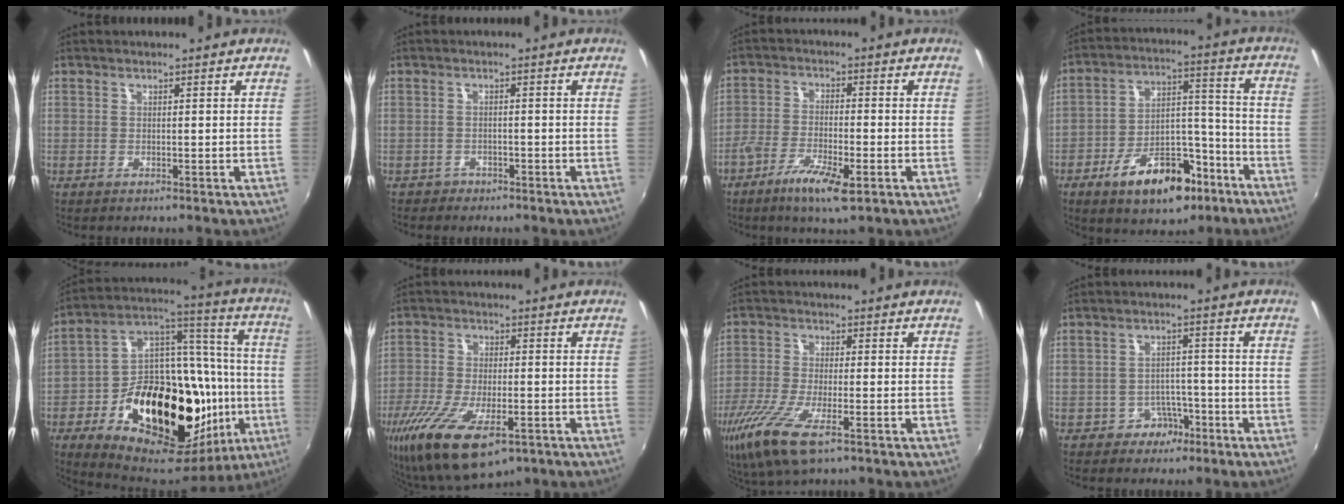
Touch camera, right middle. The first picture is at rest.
{"total": 2.3, "force": [-1.6, 1.6, 0.1], "torque": [-0.009, -0.001, -0.026]}
{"total": 7.6, "force": [-4.5, 1.7, 5.9], "torque": [-0.132, -0.013, -0.086]}
{"total": 15.6, "force": [-9.2, 8.5, 9.2], "torque": [-0.159, 0.030, -0.131]}
{"total": 34.9, "force": [-9.4, 19.3, 27.5], "torque": [-0.460, 0.017, -0.124]}
{"total": 18.3, "force": [-9.7, 7.5, 13.6], "torque": [-0.290, -0.061, -0.162]}
{"total": 11.7, "force": [-6.5, 3.3, 9.1], "torque": [-0.203, -0.039, -0.127]}
{"total": 4.2, "force": [-2.7, 3.1, 0.7], "torque": [-0.015, 0.013, -0.037]}